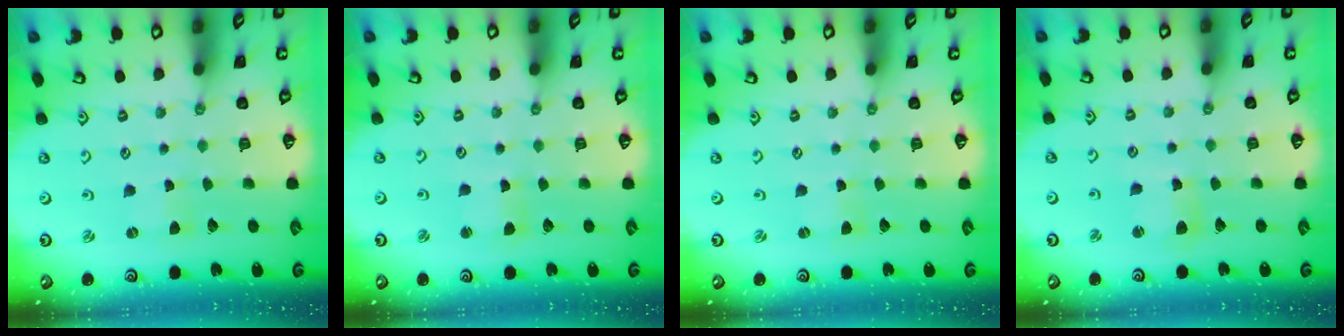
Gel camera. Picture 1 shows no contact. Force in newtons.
{"total": 1.6, "press": 1.6, "slide": 0.3}
{"total": 0.0}
{"total": 5.0, "press": 4.9, "slide": 0.7}